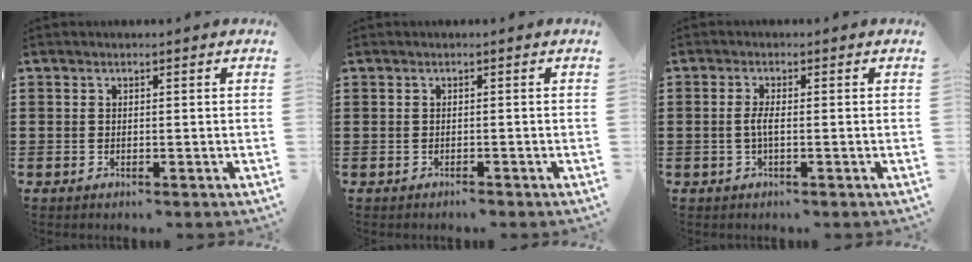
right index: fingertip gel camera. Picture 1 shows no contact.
{"total": 0.6, "force": [-0.5, 0.3, -0.1], "torque": [0.001, 0.003, -0.012]}
{"total": 2.4, "force": [-0.5, 0.4, 2.3], "torque": [-0.058, -0.006, -0.014]}